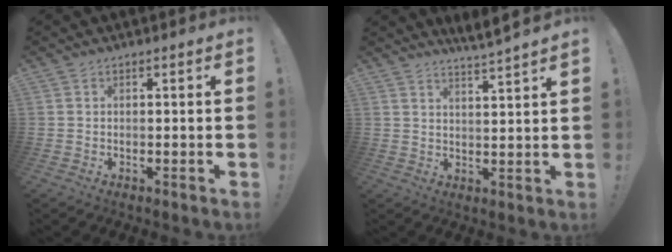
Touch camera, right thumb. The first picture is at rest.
{"total": 5.0, "force": [4.3, -0.8, 2.3], "torque": [-0.031, -0.035, 0.070]}